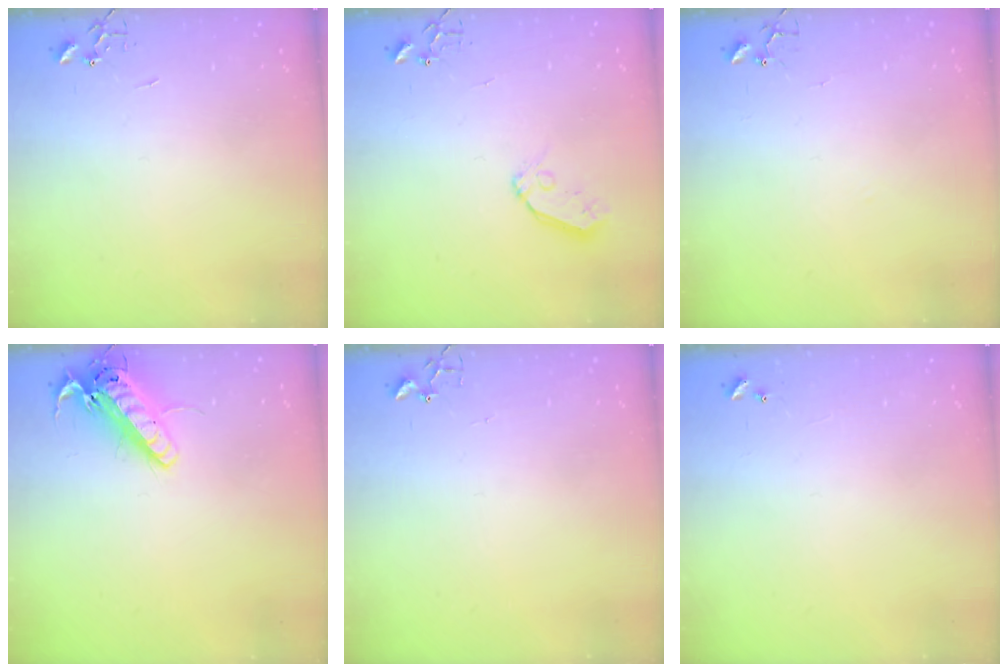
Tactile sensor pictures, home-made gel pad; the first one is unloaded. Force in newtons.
{"total": 6.9, "press": 6.9, "slide": 0.5}
{"total": 6.1, "press": 6.0, "slide": 0.6}
{"total": 16.4, "press": 16.2, "slide": 2.7}
{"total": 4.0, "press": 3.9, "slide": 0.4}
{"total": 4.1, "press": 4.1, "slide": 0.5}